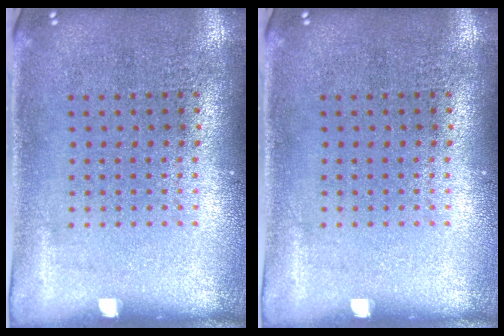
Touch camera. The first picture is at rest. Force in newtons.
{"total": 0.0}